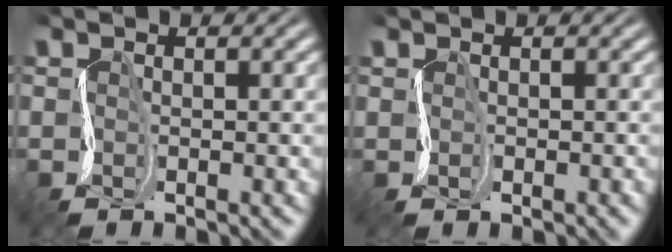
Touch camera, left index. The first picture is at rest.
{"total": 0.7, "force": [0.2, -0.1, -0.7], "torque": [0.006, 0.001, 0.003]}